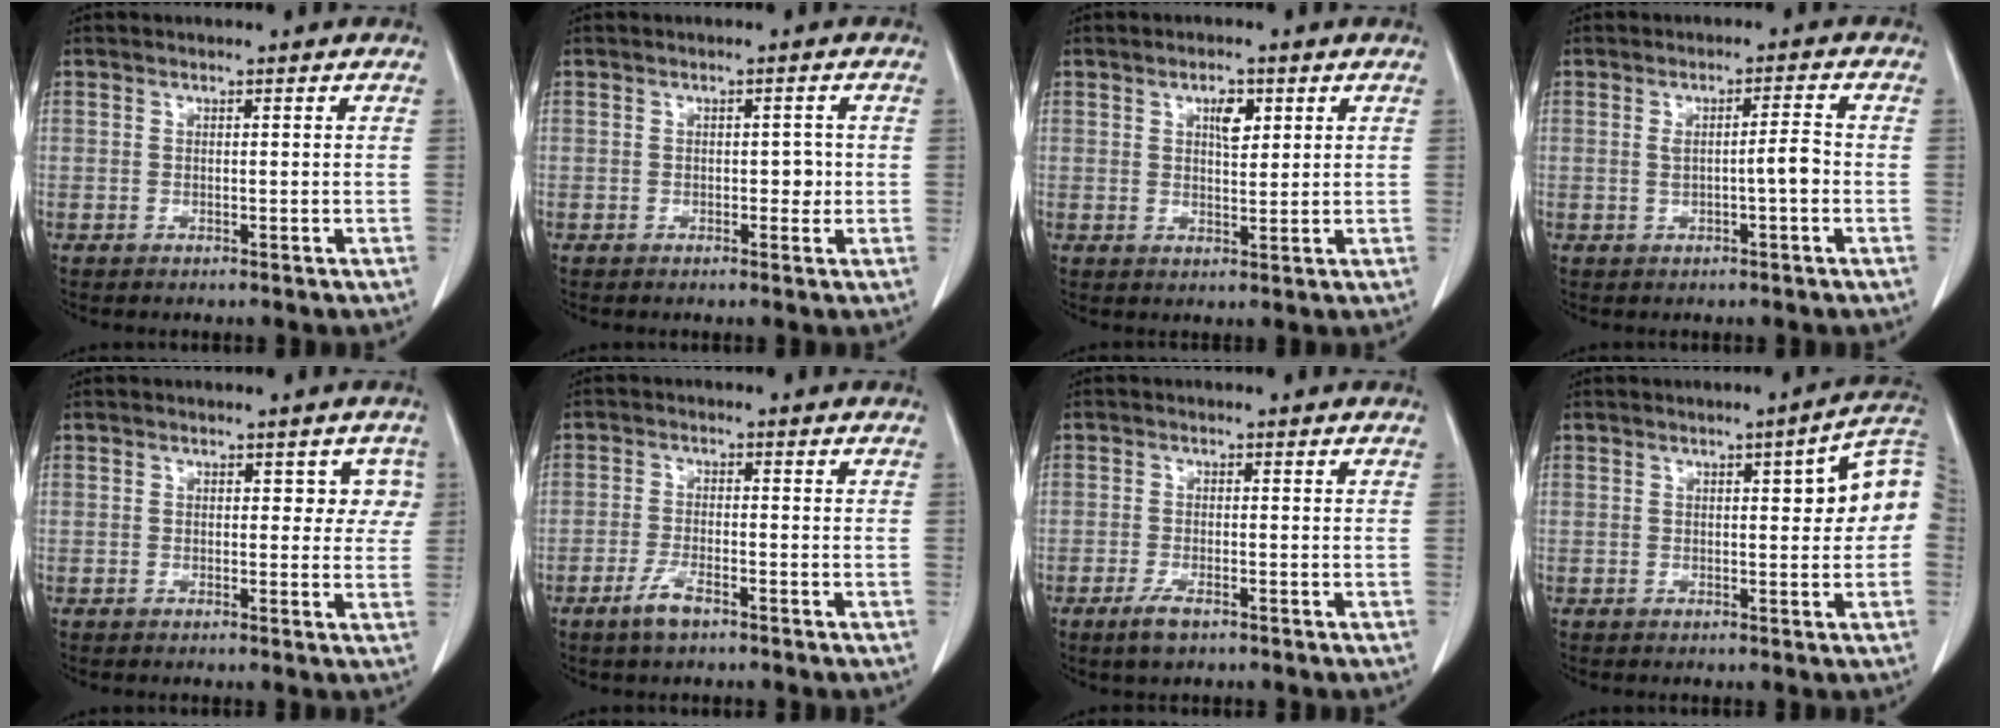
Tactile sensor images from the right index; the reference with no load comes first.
{"total": 1.8, "force": [-0.2, 1.1, 1.4], "torque": [-0.013, 0.004, -0.002]}
{"total": 3.4, "force": [1.5, 1.4, 2.7], "torque": [-0.045, -0.001, 0.026]}
{"total": 3.4, "force": [-0.5, 0.3, 3.3], "torque": [-0.057, 0.004, -0.005]}
{"total": 3.5, "force": [1.1, 2.3, 2.3], "torque": [-0.003, 0.011, 0.008]}
{"total": 3.7, "force": [-2.5, 0.8, 2.6], "torque": [-0.058, -0.002, -0.047]}
{"total": 3.1, "force": [-2.0, 0.8, 2.2], "torque": [-0.048, -0.004, -0.035]}
{"total": 7.9, "force": [1.1, 1.7, 7.7], "torque": [-0.095, 0.022, 0.009]}